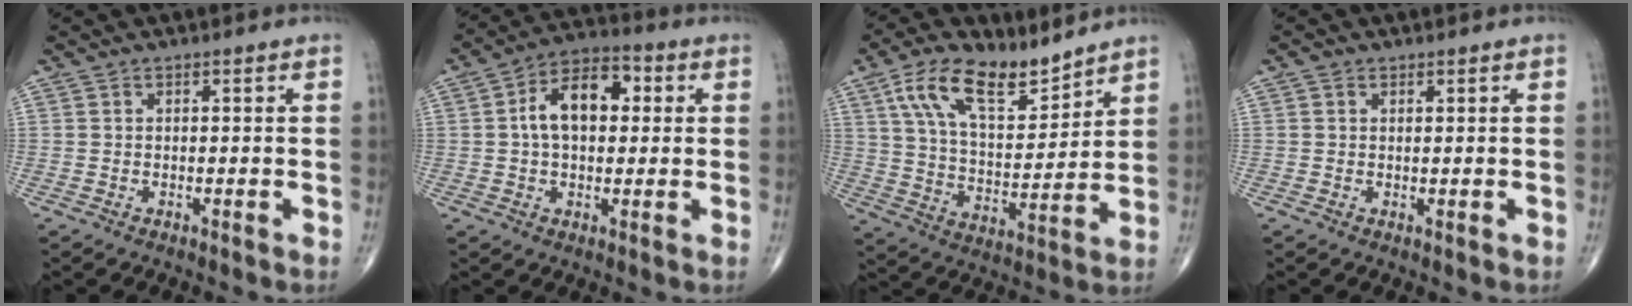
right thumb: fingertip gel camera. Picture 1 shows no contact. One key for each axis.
{"total": 11.5, "fx": 1.7, "fy": 7.1, "fz": 8.9, "tx": -0.134, "ty": 0.025, "tz": 0.018}
{"total": 15.0, "fx": 9.8, "fy": 6.6, "fz": 9.3, "tx": -0.142, "ty": -0.049, "tz": 0.186}
{"total": 1.0, "fx": 0.5, "fy": 0.8, "fz": 0.3, "tx": -0.001, "ty": -0.003, "tz": 0.005}